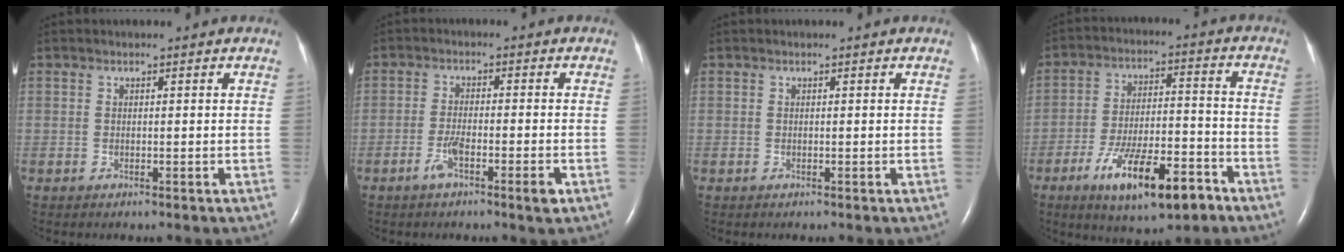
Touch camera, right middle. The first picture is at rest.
{"total": 4.8, "force": [-2.5, 0.4, 4.0], "torque": [-0.079, -0.005, -0.048]}
{"total": 0.0}
{"total": 13.6, "force": [-7.9, 3.7, 10.5], "torque": [-0.182, -0.001, -0.123]}